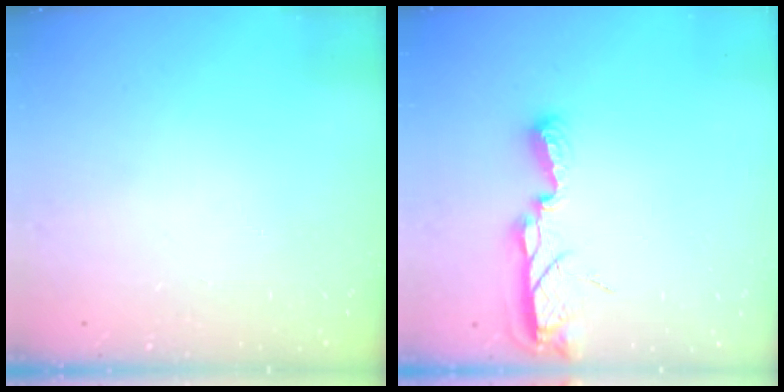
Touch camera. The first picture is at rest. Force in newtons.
{"total": 9.3, "press": 8.3, "slide": 4.1}